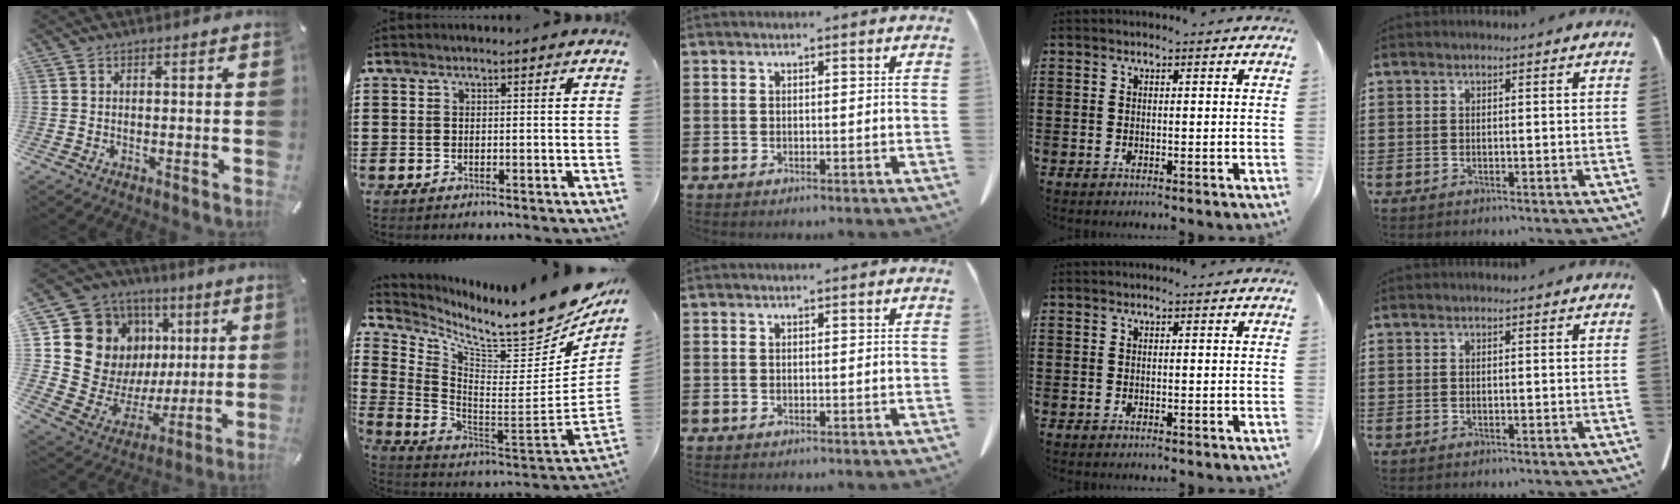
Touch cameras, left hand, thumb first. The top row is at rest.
{"thumb": {"total": 17.1, "force": [6.3, 14.9, 5.6], "torque": [-0.097, -0.060, 0.152]}, "index": {"total": 10.9, "force": [9.3, 1.0, 5.5], "torque": [-0.099, -0.094, 0.150]}}